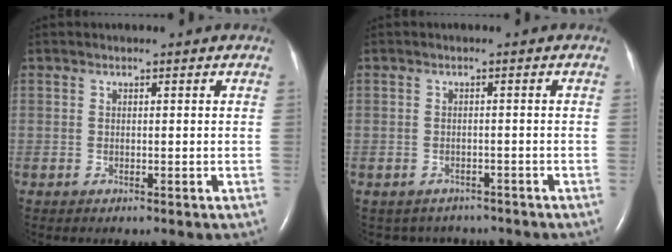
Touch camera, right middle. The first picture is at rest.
{"total": 4.6, "force": [-4.0, 2.2, -0.1], "torque": [0.001, 0.007, -0.048]}